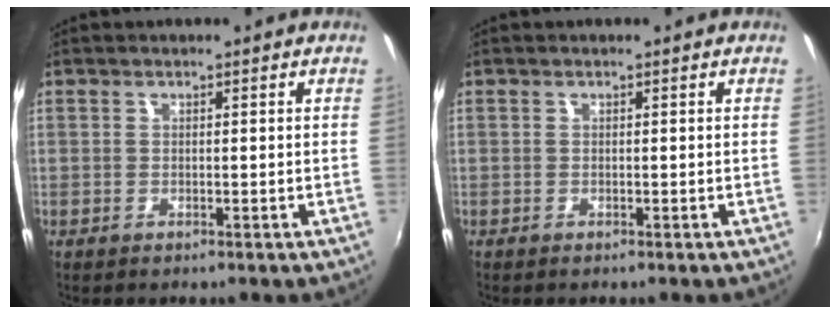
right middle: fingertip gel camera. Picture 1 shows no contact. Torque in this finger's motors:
{"motor_torque": [0.01, -0.01, -0.02, 0.01]}